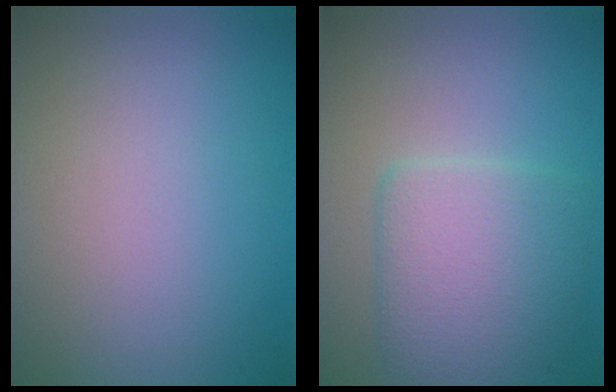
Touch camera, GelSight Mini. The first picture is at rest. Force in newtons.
{"total": 5.2, "press": 5.2, "slide": 0.5}